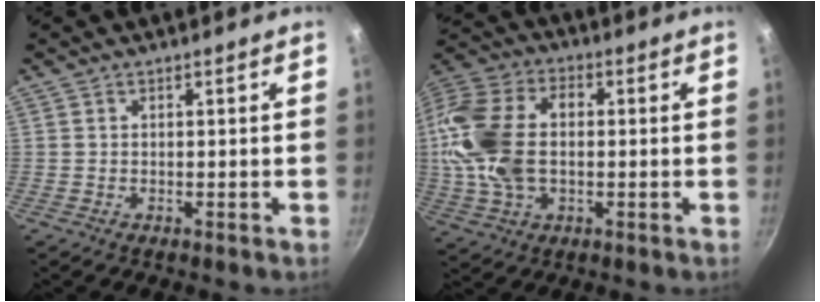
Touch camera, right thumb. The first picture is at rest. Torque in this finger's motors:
{"motor_torque": [1.59, 2.70, 2.28, -0.32, 0.25]}